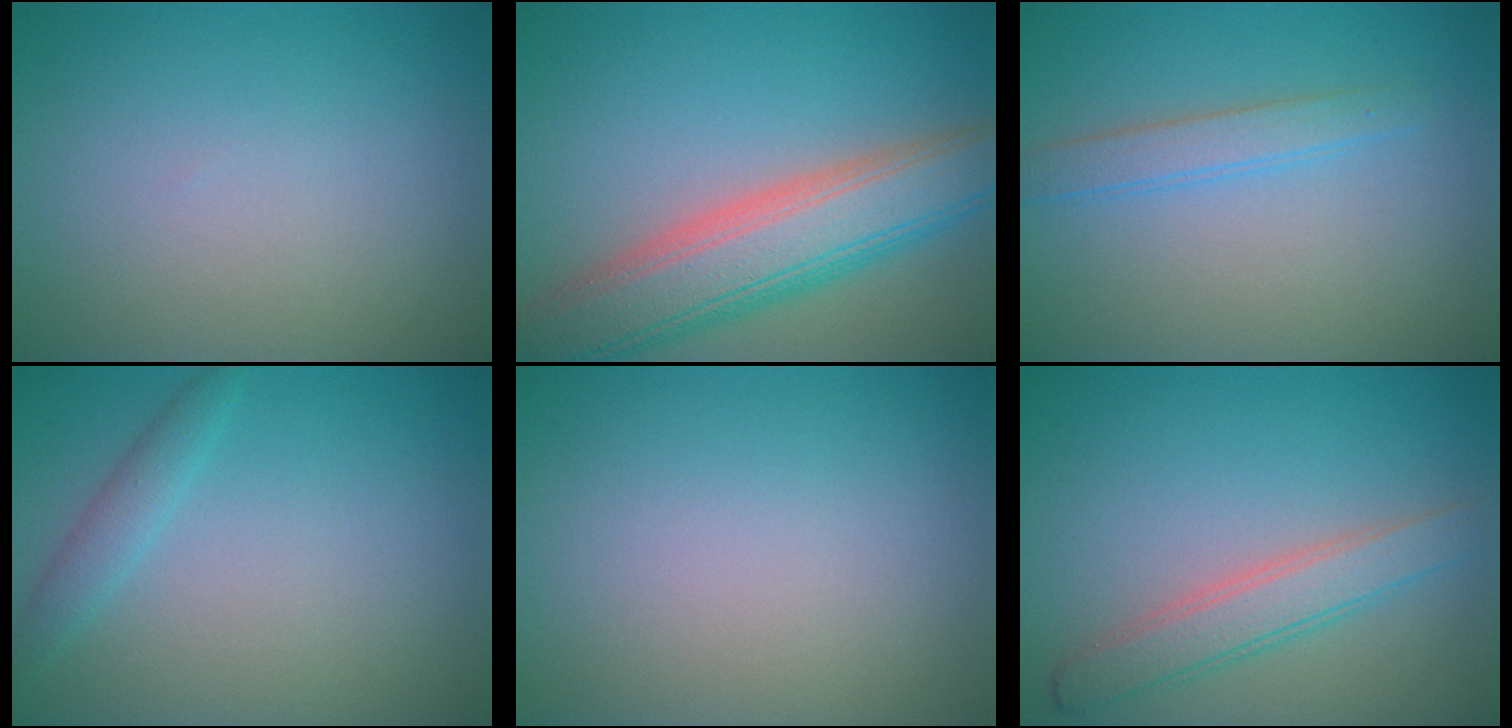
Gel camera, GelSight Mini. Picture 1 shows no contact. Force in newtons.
{"total": 8.5, "press": 8.5, "slide": 0.3}
{"total": 2.1, "press": 2.1, "slide": 0.1}
{"total": 1.8, "press": 1.8, "slide": 0.2}
{"total": 0.0}
{"total": 3.5, "press": 3.5, "slide": 0.2}